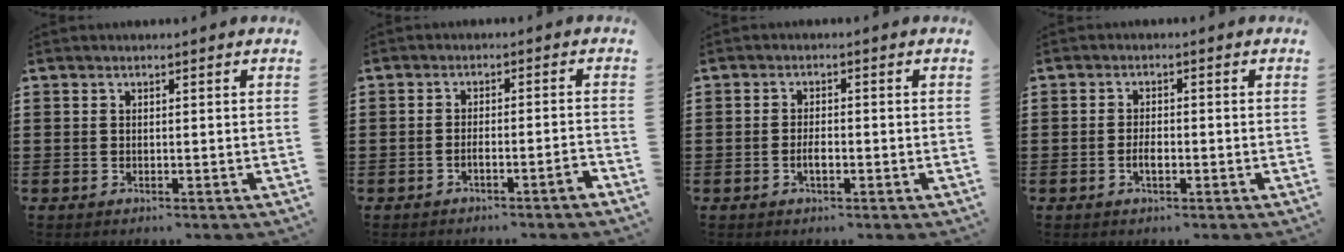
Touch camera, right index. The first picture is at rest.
{"total": 2.3, "force": [-1.7, -0.1, 1.5], "torque": [-0.027, 0.003, -0.032]}
{"total": 2.2, "force": [-0.8, 0.9, 1.9], "torque": [-0.037, 0.003, -0.013]}
{"total": 2.3, "force": [-0.8, 1.0, 1.9], "torque": [-0.037, 0.004, -0.014]}